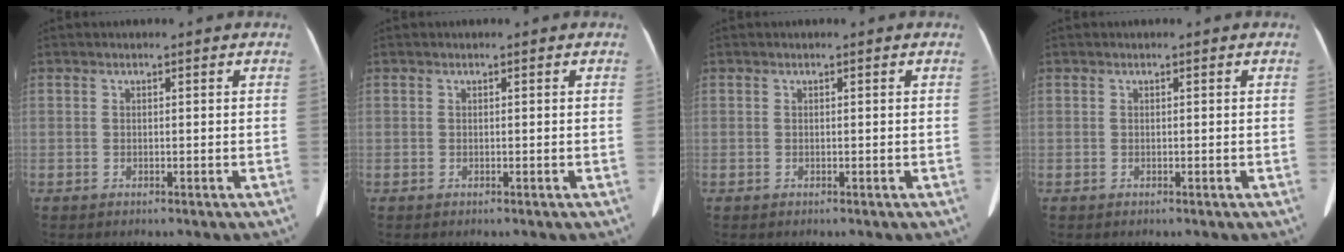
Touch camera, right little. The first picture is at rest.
{"total": 0.0}
{"total": 0.0}
{"total": 0.0}